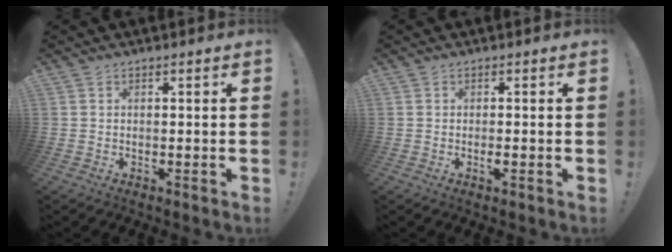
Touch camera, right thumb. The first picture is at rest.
{"total": 0.8, "force": [-0.5, 0.1, 0.6], "torque": [-0.014, 0.001, -0.008]}